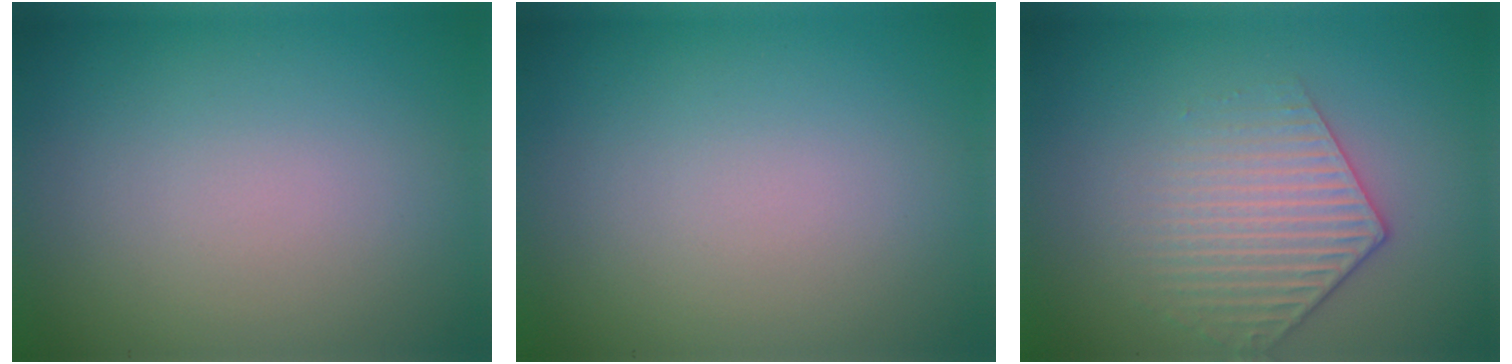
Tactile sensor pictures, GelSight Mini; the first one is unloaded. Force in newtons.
{"total": 0.0}
{"total": 3.1, "press": 2.8, "slide": 1.4}